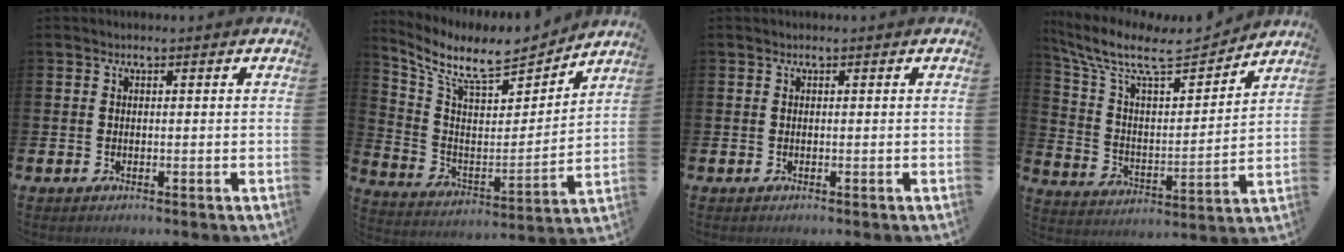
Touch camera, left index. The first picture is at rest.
{"total": 9.8, "force": [8.6, 2.8, 3.9], "torque": [-0.109, -0.060, 0.147]}
{"total": 0.0}
{"total": 10.2, "force": [8.7, 2.7, 4.6], "torque": [-0.119, -0.059, 0.146]}